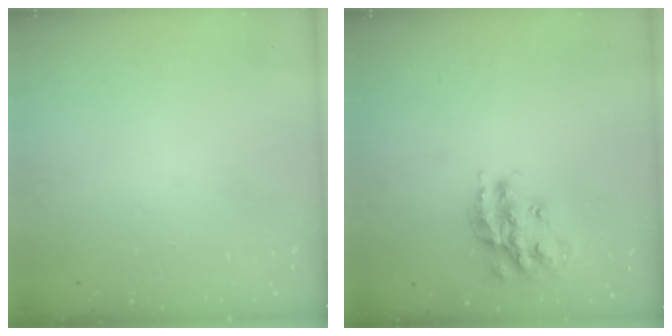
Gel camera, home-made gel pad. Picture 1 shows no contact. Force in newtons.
{"total": 16.3, "press": 16.3, "slide": 0.8}